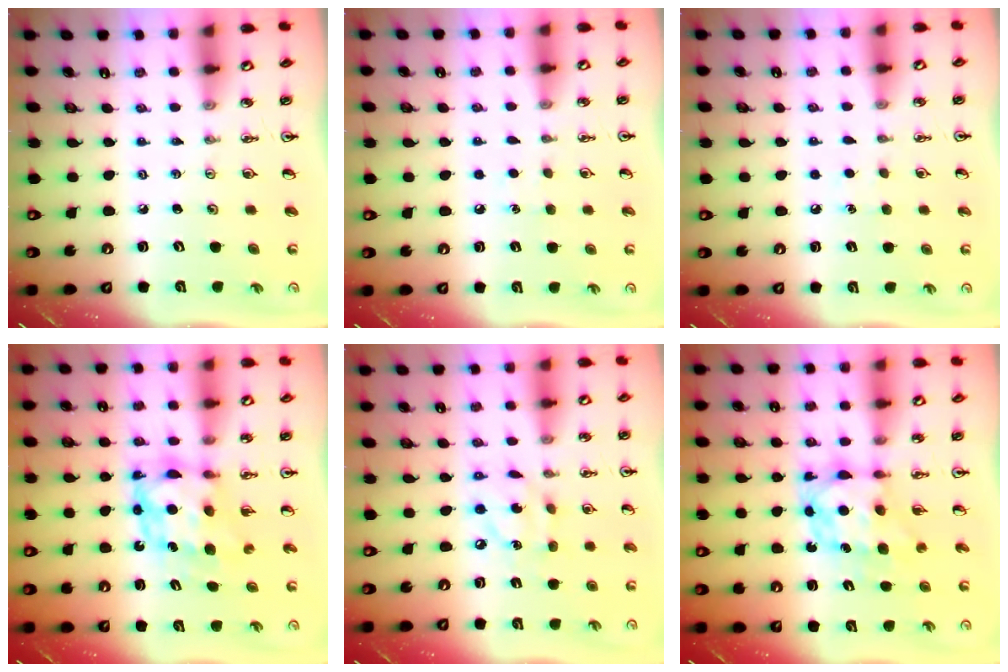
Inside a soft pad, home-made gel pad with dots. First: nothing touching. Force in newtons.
{"total": 4.7, "press": 4.6, "slide": 0.5}
{"total": 4.7, "press": 4.6, "slide": 0.5}
{"total": 7.6, "press": 7.6, "slide": 0.4}
{"total": 8.9, "press": 8.9, "slide": 0.5}
{"total": 7.2, "press": 7.2, "slide": 0.6}